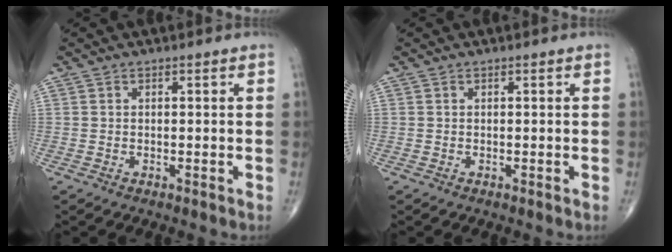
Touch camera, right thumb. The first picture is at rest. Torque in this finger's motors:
{"motor_torque": [0.00, 0.00, 0.06, 0.06, 0.00]}